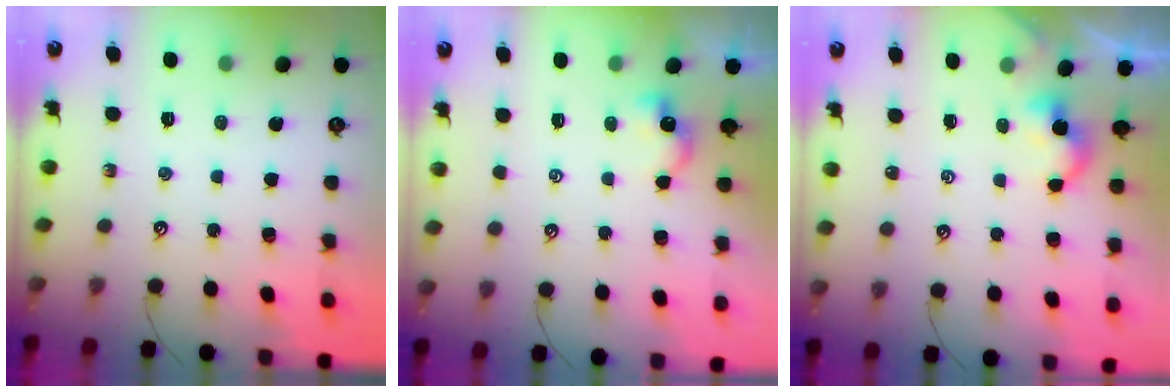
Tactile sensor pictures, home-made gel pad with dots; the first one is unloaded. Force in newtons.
{"total": 1.7, "press": 1.7, "slide": 0.2}
{"total": 0.0}